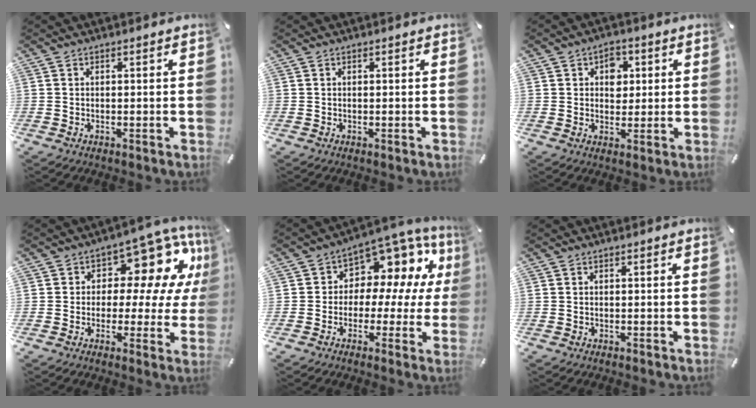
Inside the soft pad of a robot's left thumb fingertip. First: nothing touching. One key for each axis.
{"total": 0.0}
{"total": 5.5, "fx": 1.3, "fy": 4.4, "fz": 3.1, "tx": -0.028, "ty": -0.004, "tz": 0.013}
{"total": 12.1, "fx": 5.6, "fy": 7.3, "fz": 7.8, "tx": -0.104, "ty": -0.047, "tz": 0.096}
{"total": 8.5, "fx": 3.0, "fy": 6.5, "fz": 4.6, "tx": -0.078, "ty": -0.041, "tz": 0.057}
{"total": 0.0}